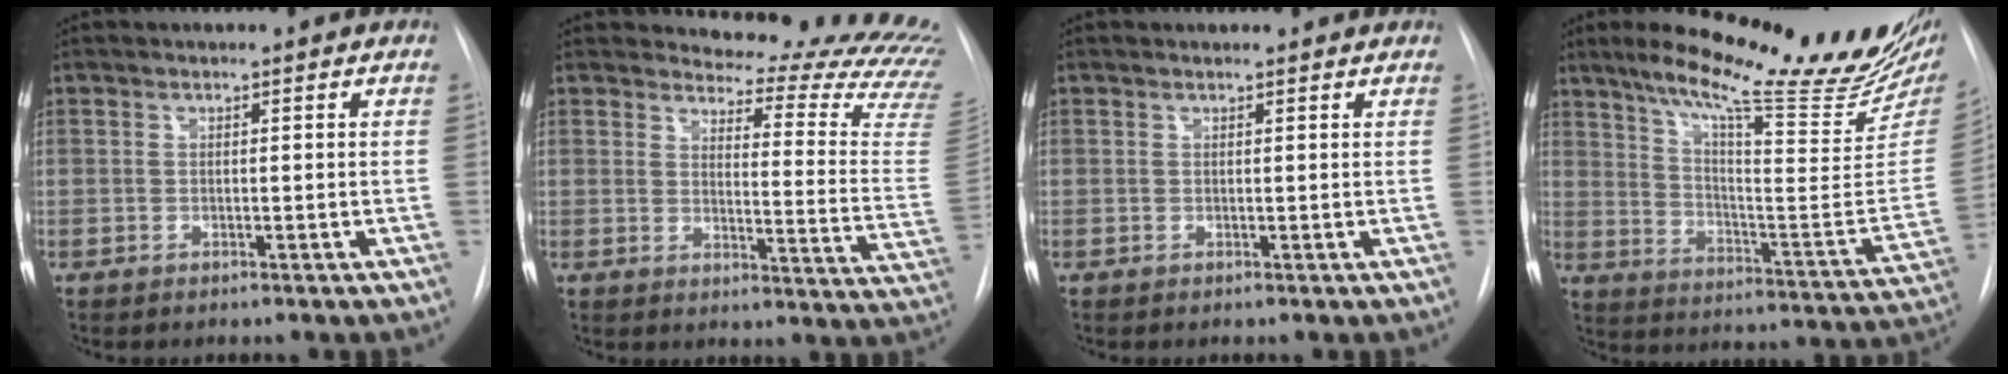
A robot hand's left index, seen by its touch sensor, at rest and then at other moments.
{"total": 19.6, "force": [19.3, 0.8, 3.4], "torque": [-0.033, -0.171, 0.200]}
{"total": 2.0, "force": [1.9, 0.4, 0.4], "torque": [-0.014, 0.014, 0.020]}
{"total": 25.6, "force": [20.3, 3.1, 15.2], "torque": [-0.231, -0.054, 0.277]}